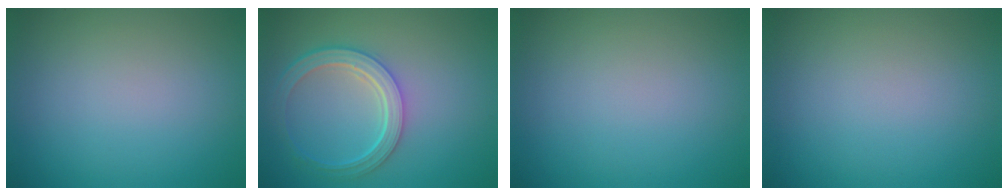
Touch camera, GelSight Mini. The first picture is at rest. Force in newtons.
{"total": 4.9, "press": 3.9, "slide": 3.0}
{"total": 0.0}
{"total": 0.0}